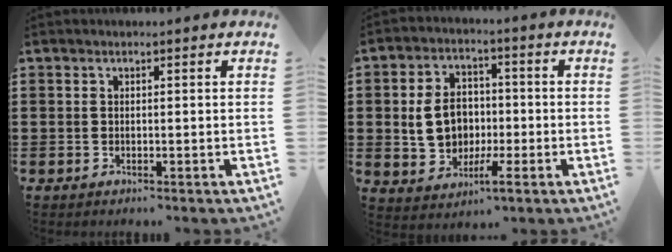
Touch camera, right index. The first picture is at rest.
{"total": 7.9, "force": [-0.6, 5.7, 5.4], "torque": [-0.107, 0.005, -0.014]}